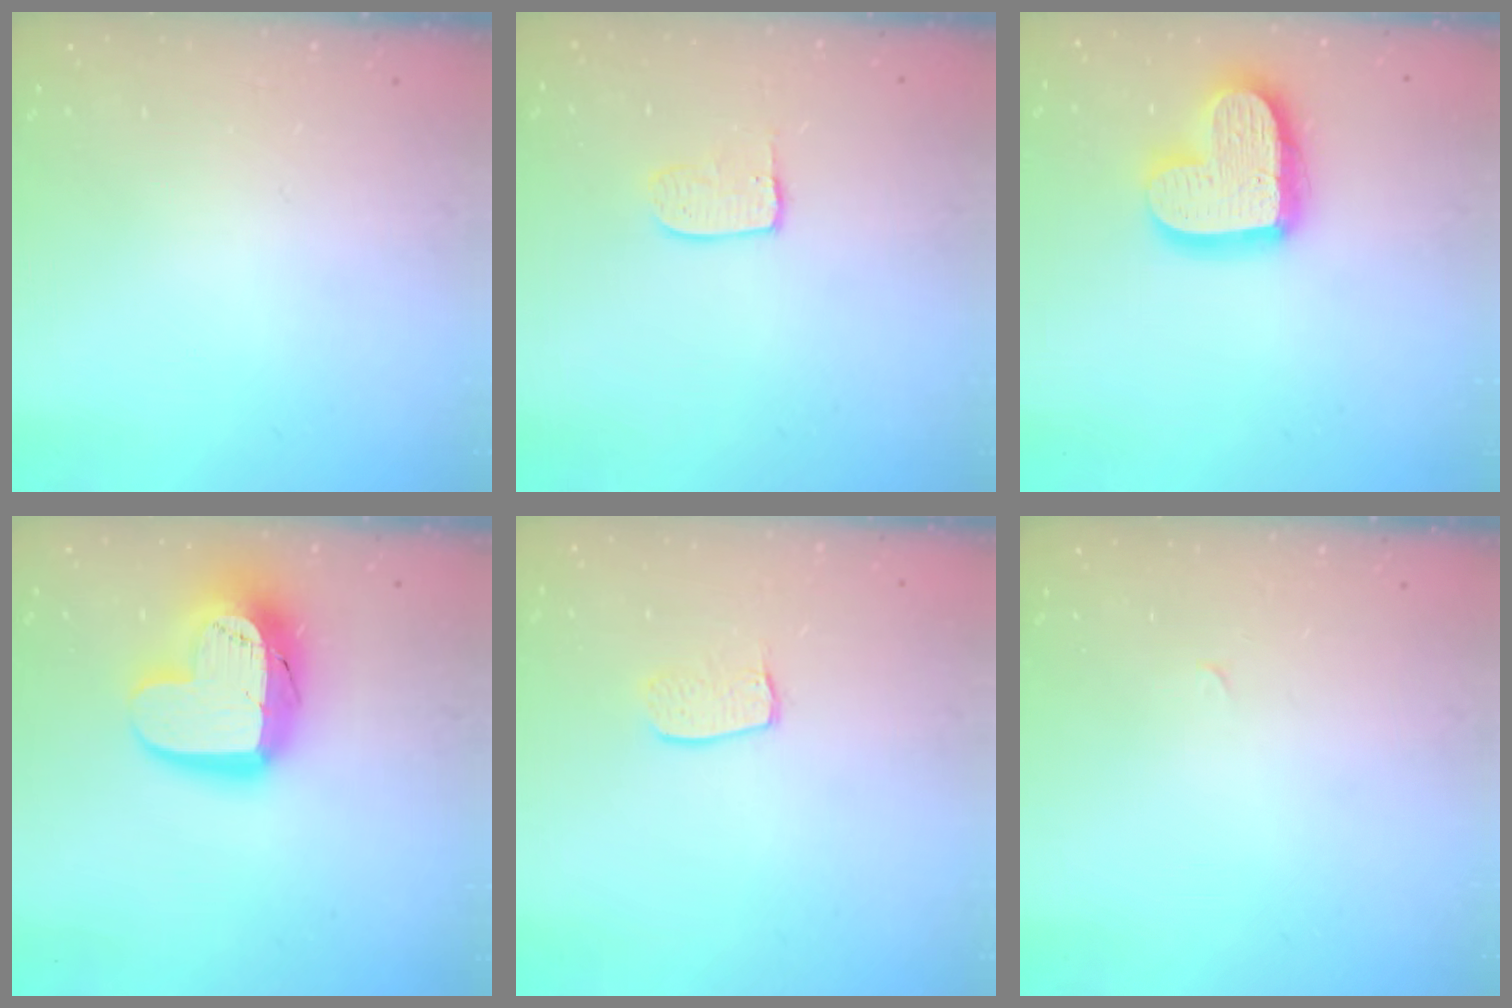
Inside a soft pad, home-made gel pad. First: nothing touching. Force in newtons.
{"total": 6.3, "press": 6.3, "slide": 0.3}
{"total": 17.2, "press": 17.1, "slide": 1.4}
{"total": 18.0, "press": 17.9, "slide": 1.2}
{"total": 6.4, "press": 6.4, "slide": 0.1}
{"total": 0.0}